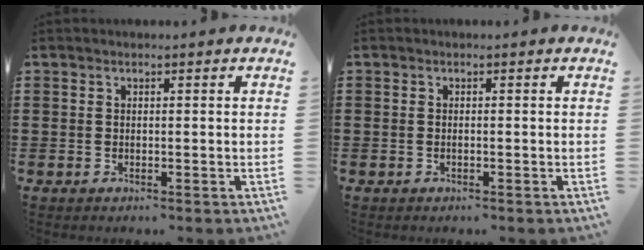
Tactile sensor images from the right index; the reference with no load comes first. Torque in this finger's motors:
{"motor_torque": [0.06, 0.61, 0.00, 0.01]}